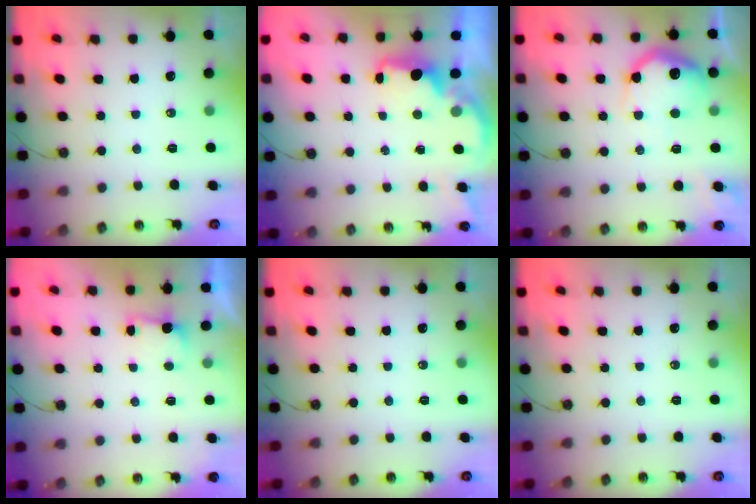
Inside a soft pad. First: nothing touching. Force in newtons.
{"total": 2.0, "press": 1.8, "slide": 0.8}
{"total": 15.9, "press": 15.9, "slide": 0.9}
{"total": 2.1, "press": 1.9, "slide": 0.8}
{"total": 0.0}
{"total": 0.0}